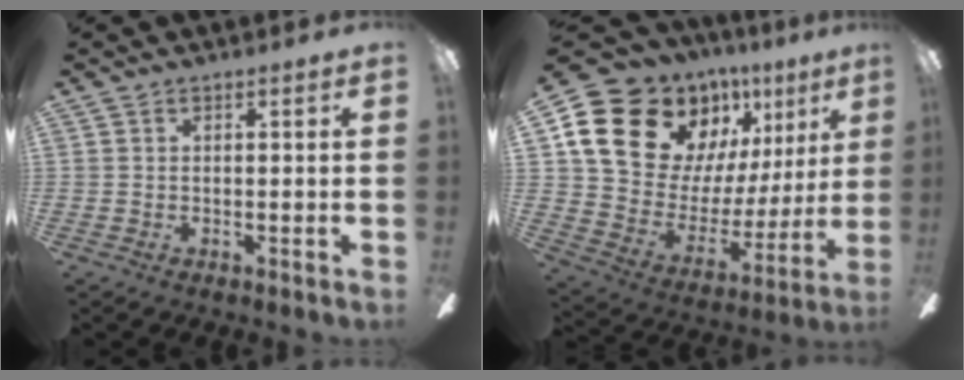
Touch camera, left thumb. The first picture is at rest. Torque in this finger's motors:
{"motor_torque": [2.26, 2.30, 1.39, -1.38, 0.11]}